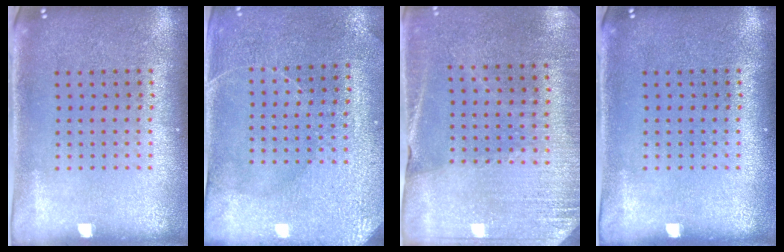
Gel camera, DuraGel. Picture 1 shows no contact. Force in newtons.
{"total": 3.0, "press": 2.9, "slide": 0.6}
{"total": 2.6, "press": 2.5, "slide": 0.6}
{"total": 0.0}